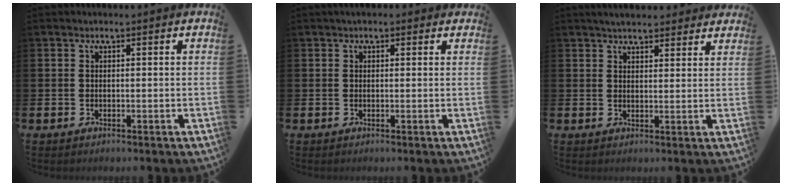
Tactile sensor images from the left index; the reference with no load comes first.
{"total": 1.2, "force": [0.9, 0.7, 0.5], "torque": [0.004, 0.003, 0.012]}
{"total": 3.9, "force": [3.7, 1.0, 0.8], "torque": [-0.017, -0.012, 0.067]}